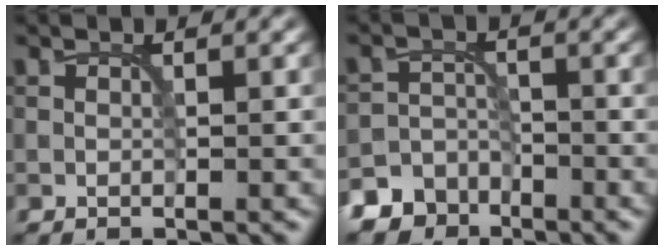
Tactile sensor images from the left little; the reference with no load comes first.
{"total": 6.1, "force": [-4.8, 3.9, 0.3], "torque": [0.014, -0.008, -0.088]}